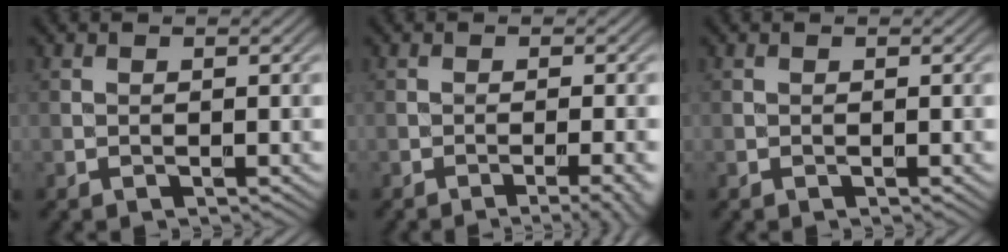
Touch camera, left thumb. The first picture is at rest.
{"total": 4.4, "force": [-2.1, 0.9, 3.7], "torque": [-0.042, 0.006, -0.031]}
{"total": 0.0}